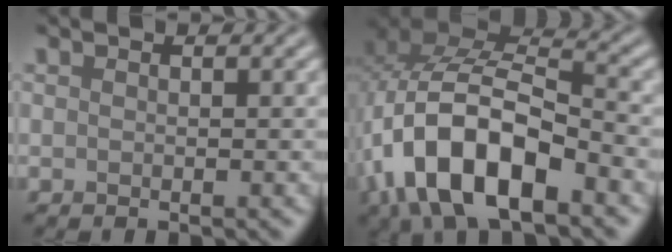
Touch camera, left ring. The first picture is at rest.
{"total": 12.5, "force": [-4.8, 6.2, 9.7], "torque": [-0.186, 0.004, -0.088]}